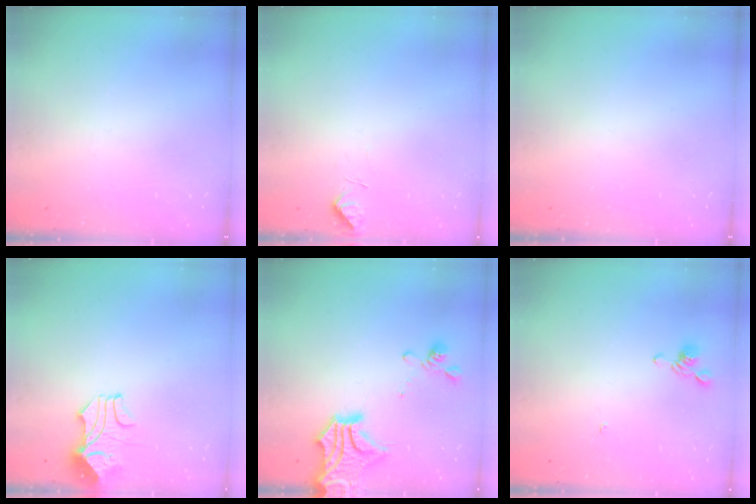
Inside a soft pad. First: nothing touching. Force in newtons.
{"total": 1.5, "press": 1.3, "slide": 0.8}
{"total": 0.0}
{"total": 1.8, "press": 1.4, "slide": 1.2}
{"total": 5.8, "press": 5.1, "slide": 2.6}
{"total": 5.3, "press": 5.3, "slide": 0.5}